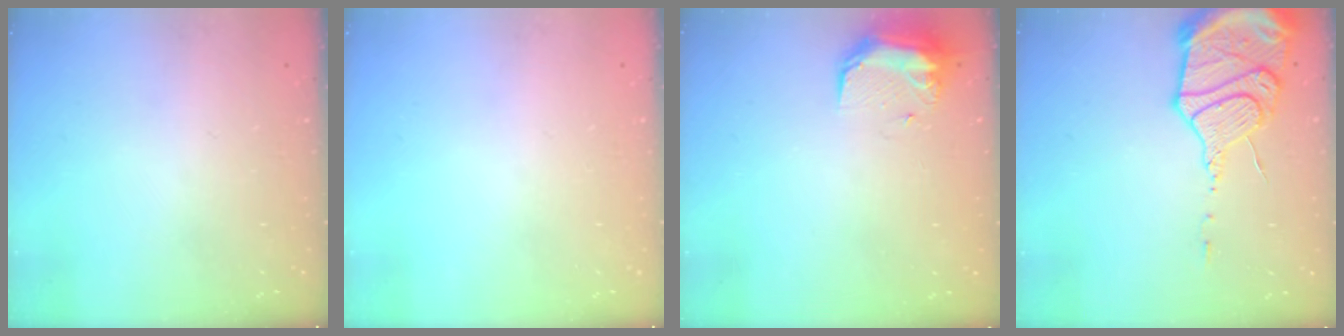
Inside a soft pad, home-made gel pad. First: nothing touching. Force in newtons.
{"total": 0.0}
{"total": 9.3, "press": 9.3, "slide": 0.7}
{"total": 17.0, "press": 16.9, "slide": 1.6}